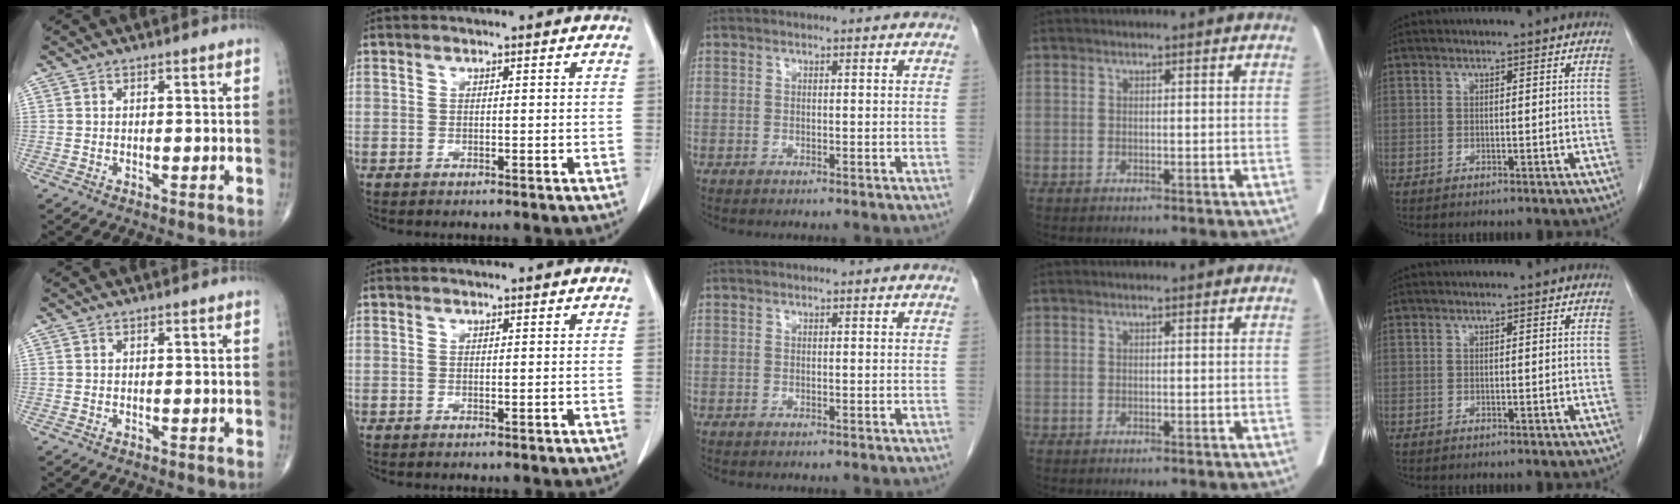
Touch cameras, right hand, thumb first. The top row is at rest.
{}